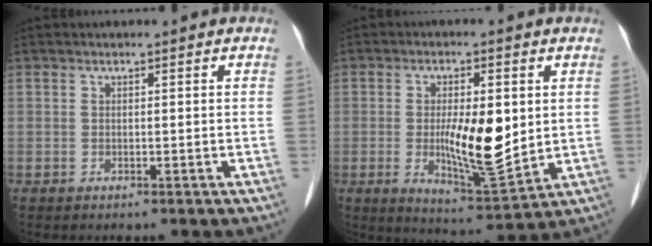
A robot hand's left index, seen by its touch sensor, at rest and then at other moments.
{"total": 10.2, "force": [0.4, 2.8, 9.8], "torque": [-0.168, -0.014, 0.010]}